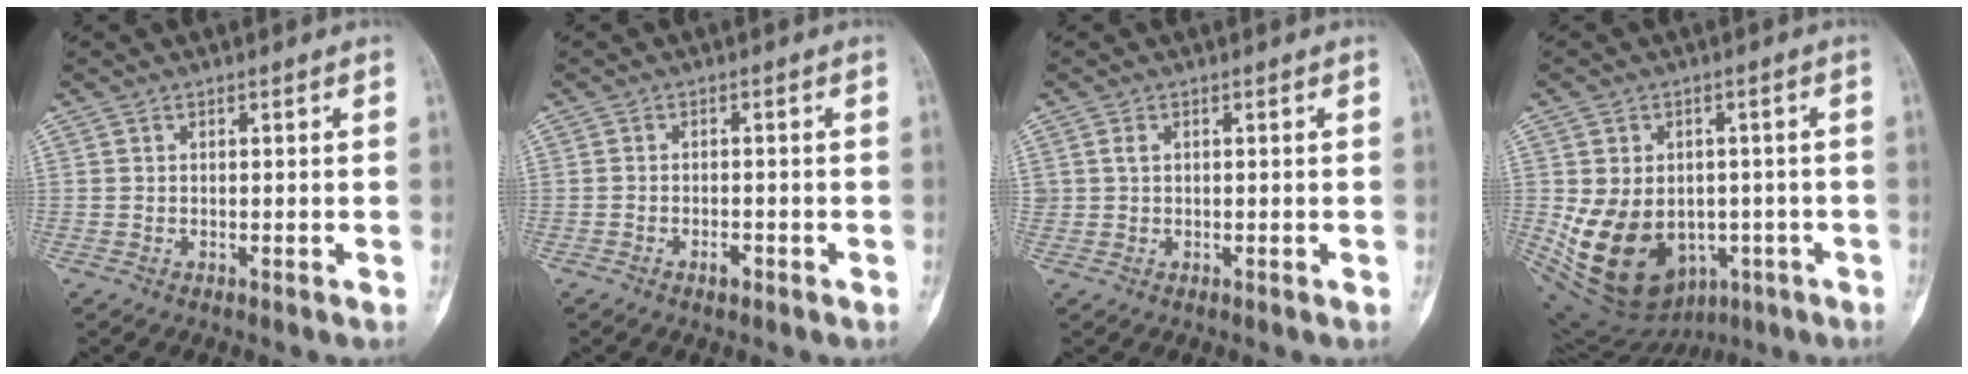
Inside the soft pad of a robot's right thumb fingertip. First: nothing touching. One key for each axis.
{"total": 1.6, "fx": -1.0, "fy": 0.8, "fz": 0.9, "tx": -0.012, "ty": 0.006, "tz": -0.018}
{"total": 1.1, "fx": 0.4, "fy": 0.8, "fz": 0.6, "tx": -0.010, "ty": 0.001, "tz": 0.009}
{"total": 17.4, "fx": -3.6, "fy": 13.3, "fz": 10.6, "tx": -0.174, "ty": 0.005, "tz": -0.024}